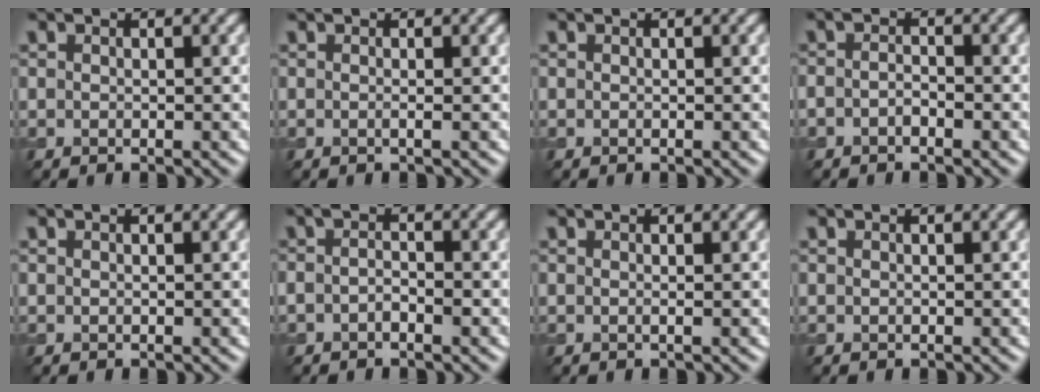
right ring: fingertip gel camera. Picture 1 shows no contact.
{"total": 1.1, "force": [-0.1, 0.4, 1.0], "torque": [-0.012, -0.006, -0.010]}
{"total": 0.0}
{"total": 1.1, "force": [-0.6, 0.4, 0.9], "torque": [-0.020, 0.000, -0.013]}
{"total": 0.0}
{"total": 1.4, "force": [-0.6, 0.4, 1.2], "torque": [-0.023, -0.002, -0.013]}
{"total": 0.7, "force": [-0.1, 0.2, 0.6], "torque": [-0.008, -0.003, -0.005]}
{"total": 0.0}